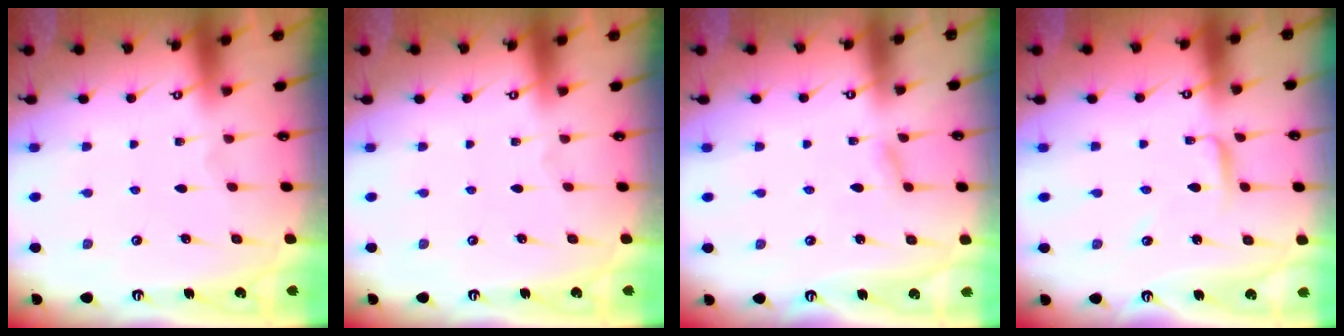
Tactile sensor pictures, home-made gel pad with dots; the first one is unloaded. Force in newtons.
{"total": 0.0}
{"total": 3.7, "press": 3.7, "slide": 0.3}
{"total": 2.9, "press": 2.9, "slide": 0.2}